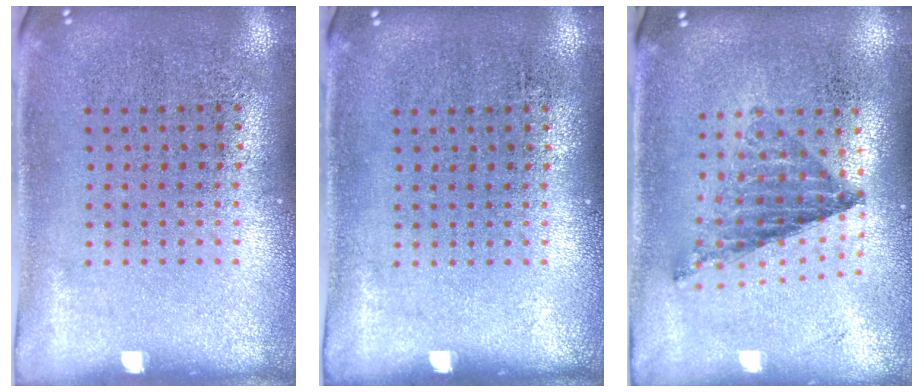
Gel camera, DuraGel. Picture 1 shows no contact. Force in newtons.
{"total": 0.0}
{"total": 0.8, "press": 0.8, "slide": 0.1}